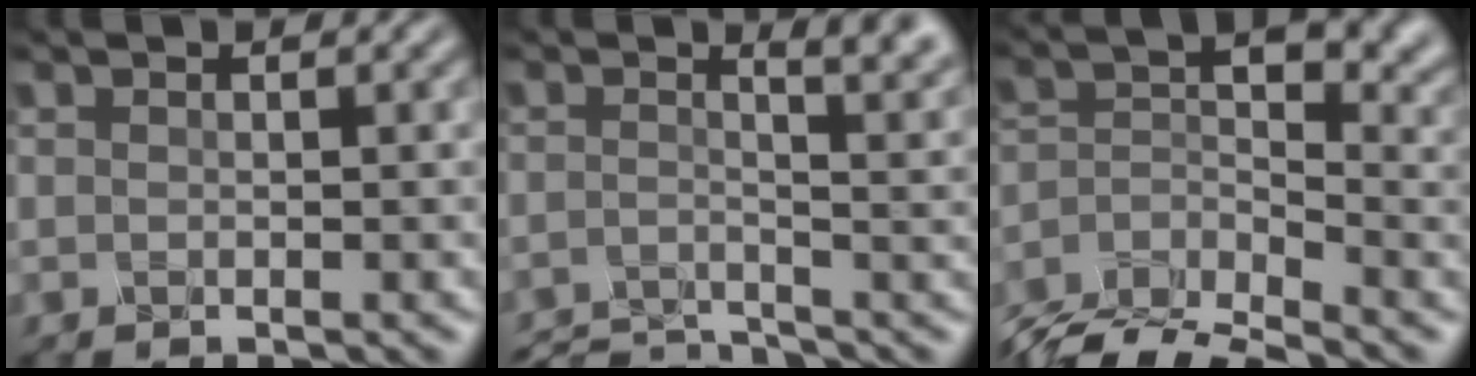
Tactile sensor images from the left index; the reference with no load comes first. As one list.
[{"total": 6.3, "force": [-3.3, 2.2, 4.9], "torque": [-0.030, -0.009, -0.062]}, {"total": 8.5, "force": [-7.0, 2.7, 4.0], "torque": [-0.059, -0.009, -0.140]}]